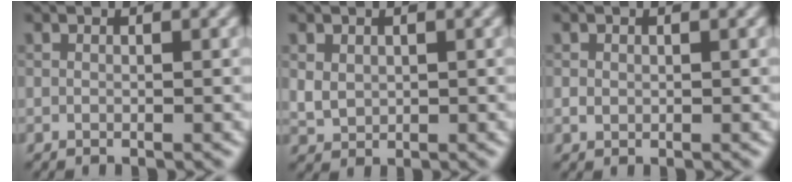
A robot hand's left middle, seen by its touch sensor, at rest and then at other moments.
{"total": 1.8, "force": [0.5, 1.4, 0.9], "torque": [-0.021, -0.002, 0.012]}
{"total": 0.7, "force": [0.1, 0.6, 0.3], "torque": [-0.005, -0.002, 0.001]}